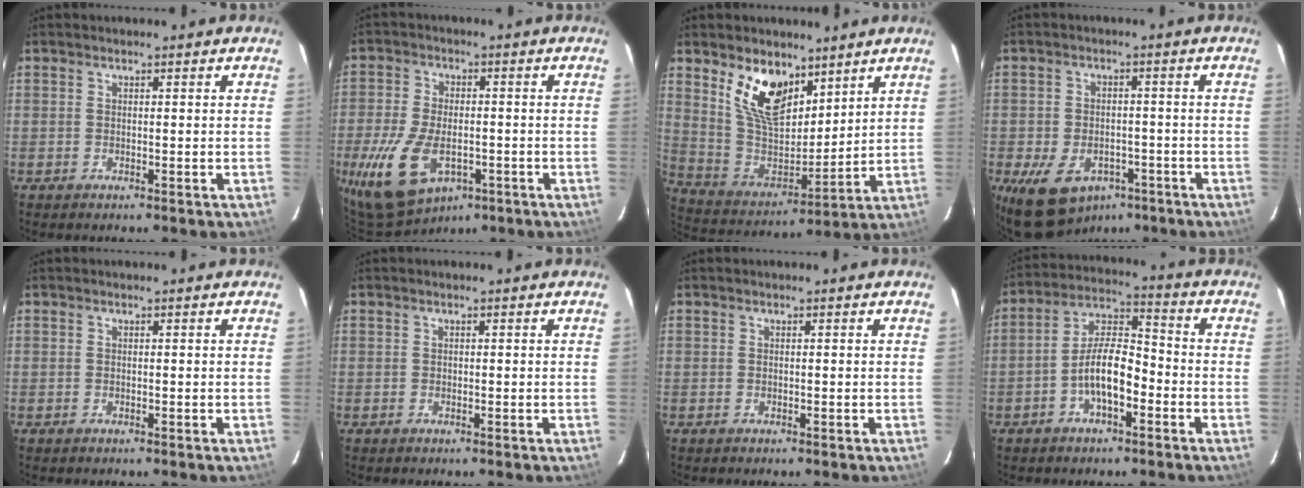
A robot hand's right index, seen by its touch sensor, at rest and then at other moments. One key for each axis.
{"total": 15.0, "fx": -5.5, "fy": 8.7, "fz": 10.9, "tx": -0.246, "ty": -0.028, "tz": -0.089}
{"total": 14.3, "fx": 8.7, "fy": 7.6, "fz": 8.5, "tx": -0.167, "ty": -0.004, "tz": 0.175}
{"total": 11.6, "fx": -6.6, "fy": 7.6, "fz": 5.8, "tx": -0.137, "ty": -0.007, "tz": -0.088}
{"total": 0.0}
{"total": 0.0}
{"total": 0.0}
{"total": 9.1, "fx": -3.6, "fy": 3.5, "fz": 7.6, "tx": -0.152, "ty": 0.024, "tz": -0.062}